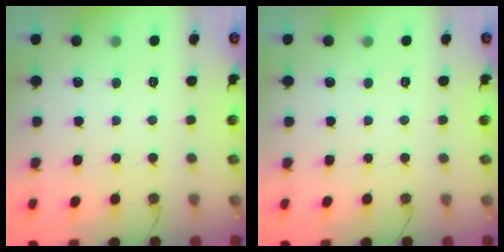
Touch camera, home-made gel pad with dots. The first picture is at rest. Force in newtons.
{"total": 0.0}